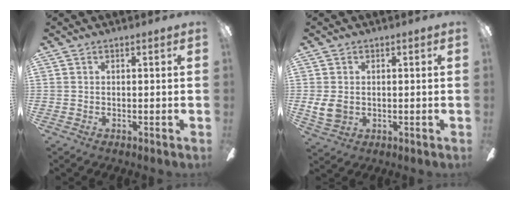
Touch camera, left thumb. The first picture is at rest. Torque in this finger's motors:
{"motor_torque": [-0.18, 0.38, 0.30, -0.25, 0.00]}